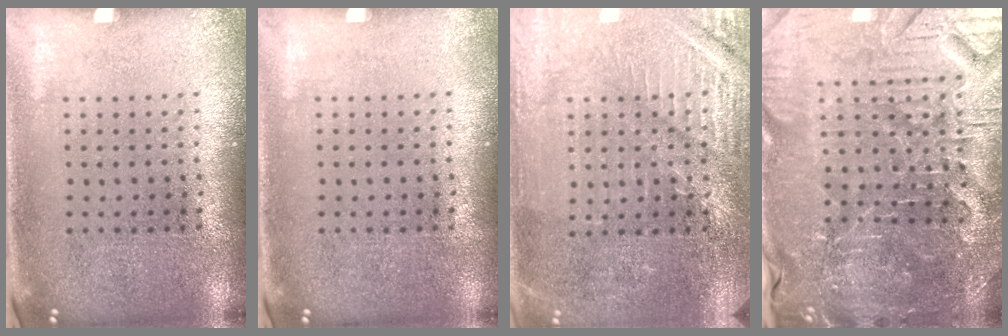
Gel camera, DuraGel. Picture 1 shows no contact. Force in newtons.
{"total": 0.0}
{"total": 3.4, "press": 3.4, "slide": 0.7}
{"total": 4.8, "press": 4.6, "slide": 1.2}